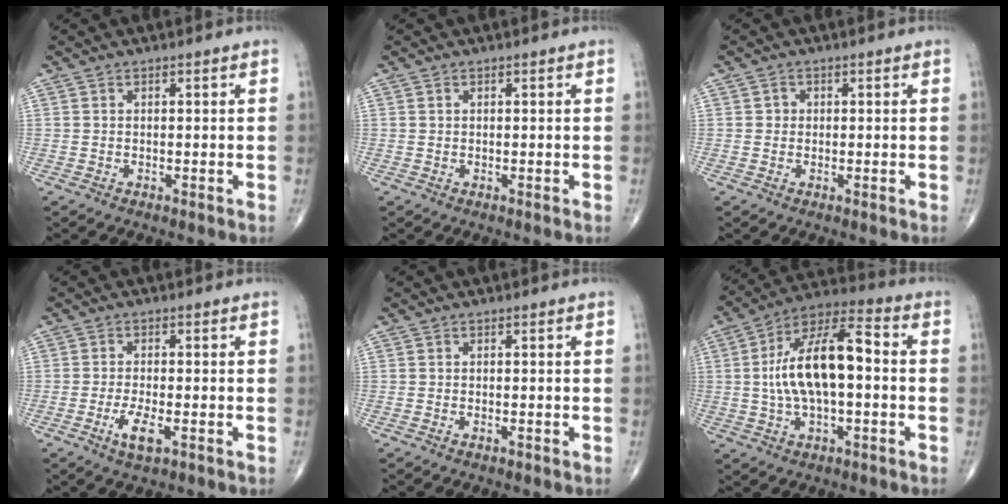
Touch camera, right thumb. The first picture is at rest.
{"total": 0.0}
{"total": 1.2, "force": [0.1, 1.2, 0.3], "torque": [0.002, 0.003, -0.001]}
{"total": 4.5, "force": [-2.0, 1.4, 3.9], "torque": [-0.079, 0.000, -0.034]}
{"total": 0.5, "force": [-0.4, 0.2, 0.3], "torque": [-0.006, 0.002, -0.007]}
{"total": 16.4, "force": [-0.1, 7.1, 14.8], "torque": [-0.267, 0.041, -0.008]}